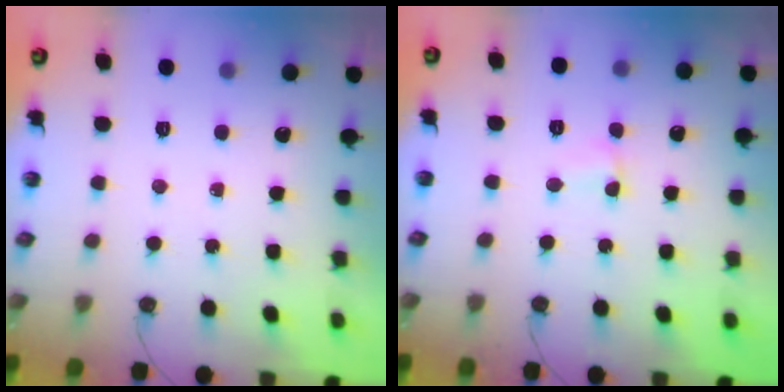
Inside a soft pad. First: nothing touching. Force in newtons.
{"total": 1.7, "press": 1.5, "slide": 0.8}